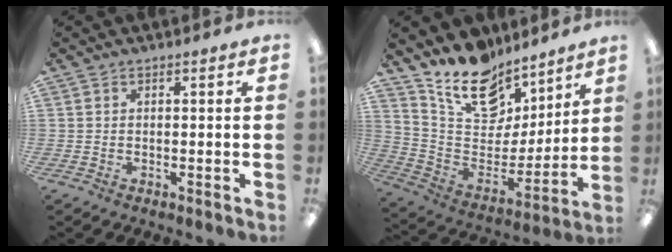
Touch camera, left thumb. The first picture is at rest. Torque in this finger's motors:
{"motor_torque": [0.94, 0.91, 1.37, -1.40, 0.05]}